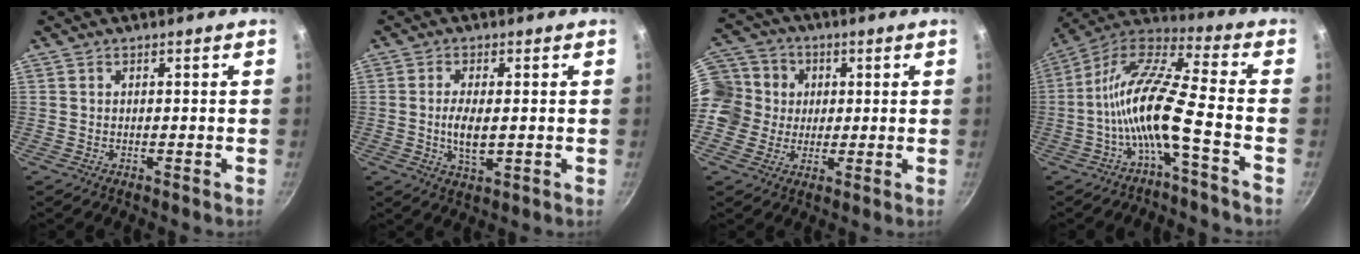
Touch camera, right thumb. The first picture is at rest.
{"total": 5.5, "force": [-0.2, 2.2, 5.1], "torque": [-0.104, -0.005, -0.003]}
{"total": 15.9, "force": [2.4, 14.3, 6.4], "torque": [-0.136, 0.026, 0.037]}
{"total": 13.9, "force": [-4.4, 2.0, 13.0], "torque": [-0.258, 0.043, -0.098]}